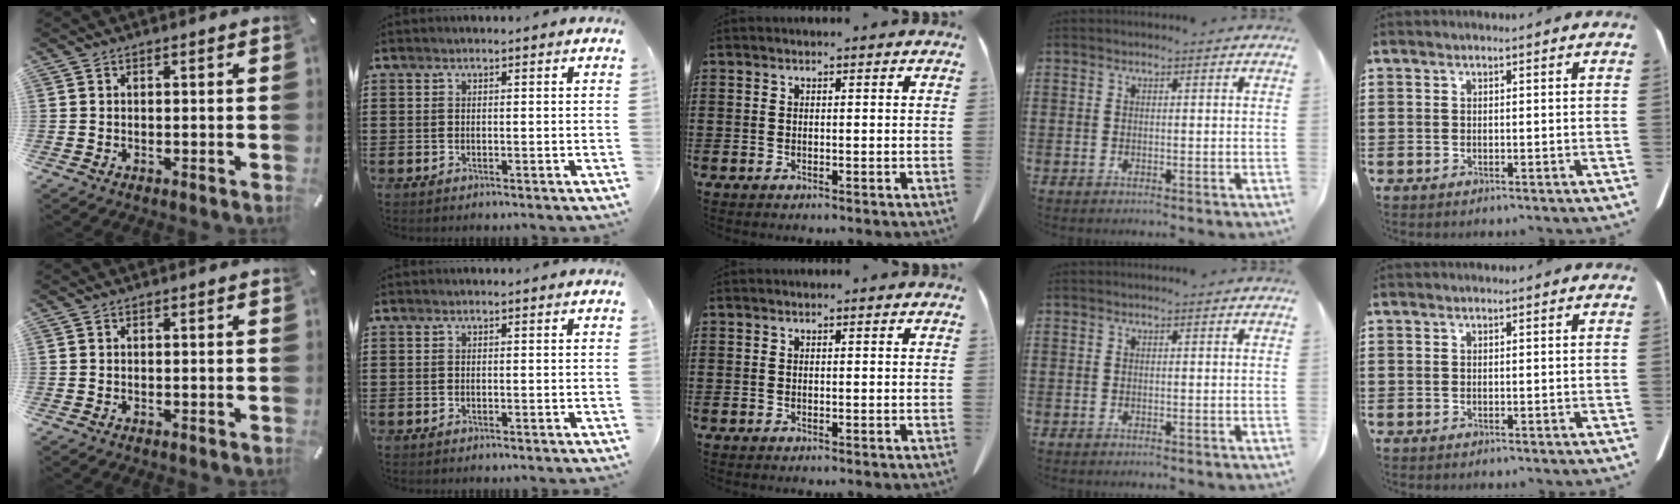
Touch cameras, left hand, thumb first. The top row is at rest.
{}